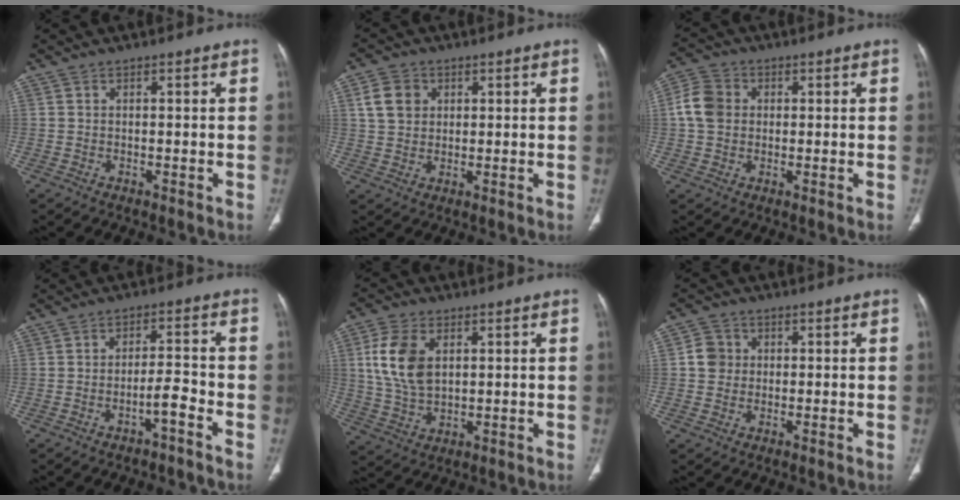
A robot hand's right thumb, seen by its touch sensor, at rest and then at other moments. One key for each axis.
{"total": 6.0, "fx": 1.9, "fy": 4.9, "fz": 2.9, "tx": -0.036, "ty": 0.001, "tz": 0.034}
{"total": 6.7, "fx": 0.7, "fy": 5.6, "fz": 3.7, "tx": -0.066, "ty": 0.013, "tz": 0.007}
{"total": 4.0, "fx": -2.5, "fy": 0.5, "fz": 3.1, "tx": -0.055, "ty": 0.029, "tz": -0.041}
{"total": 10.5, "fx": 2.6, "fy": 6.7, "fz": 7.7, "tx": -0.148, "ty": -0.003, "tz": 0.056}
{"total": 4.1, "fx": 0.4, "fy": 3.9, "fz": 1.4, "tx": -0.010, "ty": 0.006, "tz": 0.002}